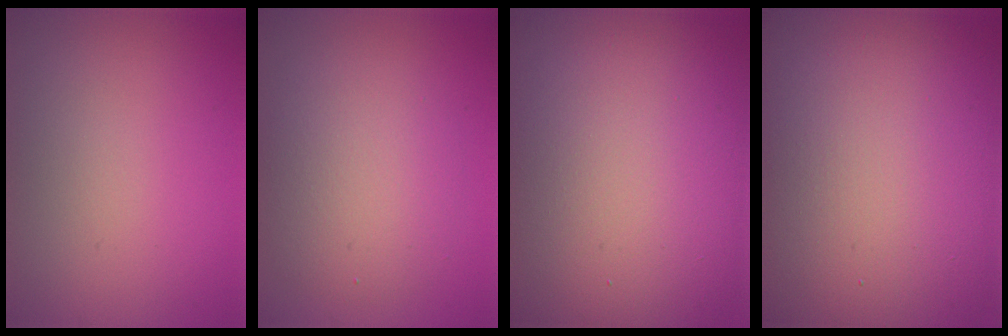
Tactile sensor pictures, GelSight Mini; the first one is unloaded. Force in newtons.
{"total": 4.6, "press": 4.6, "slide": 0.4}
{"total": 20.8, "press": 20.8, "slide": 1.5}
{"total": 21.1, "press": 21.1, "slide": 1.1}